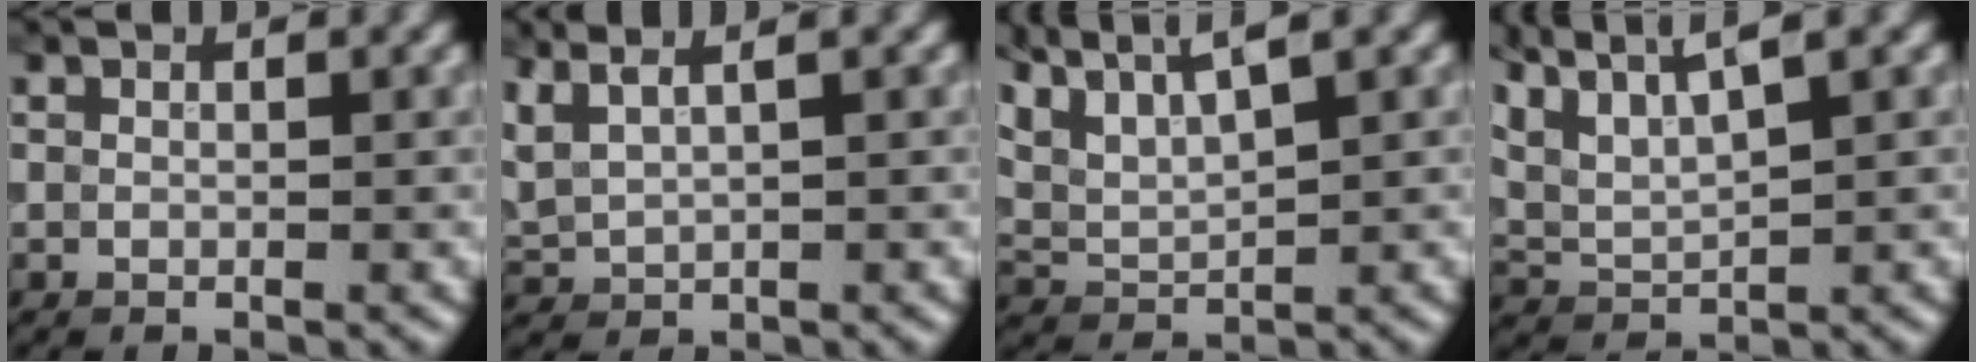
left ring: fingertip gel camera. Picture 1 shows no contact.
{"total": 3.0, "force": [2.1, 0.8, 2.0], "torque": [-0.052, 0.016, 0.042]}
{"total": 5.9, "force": [4.6, 1.3, 3.4], "torque": [-0.079, 0.014, 0.079]}
{"total": 6.4, "force": [4.8, 1.3, 4.0], "torque": [-0.088, 0.016, 0.078]}